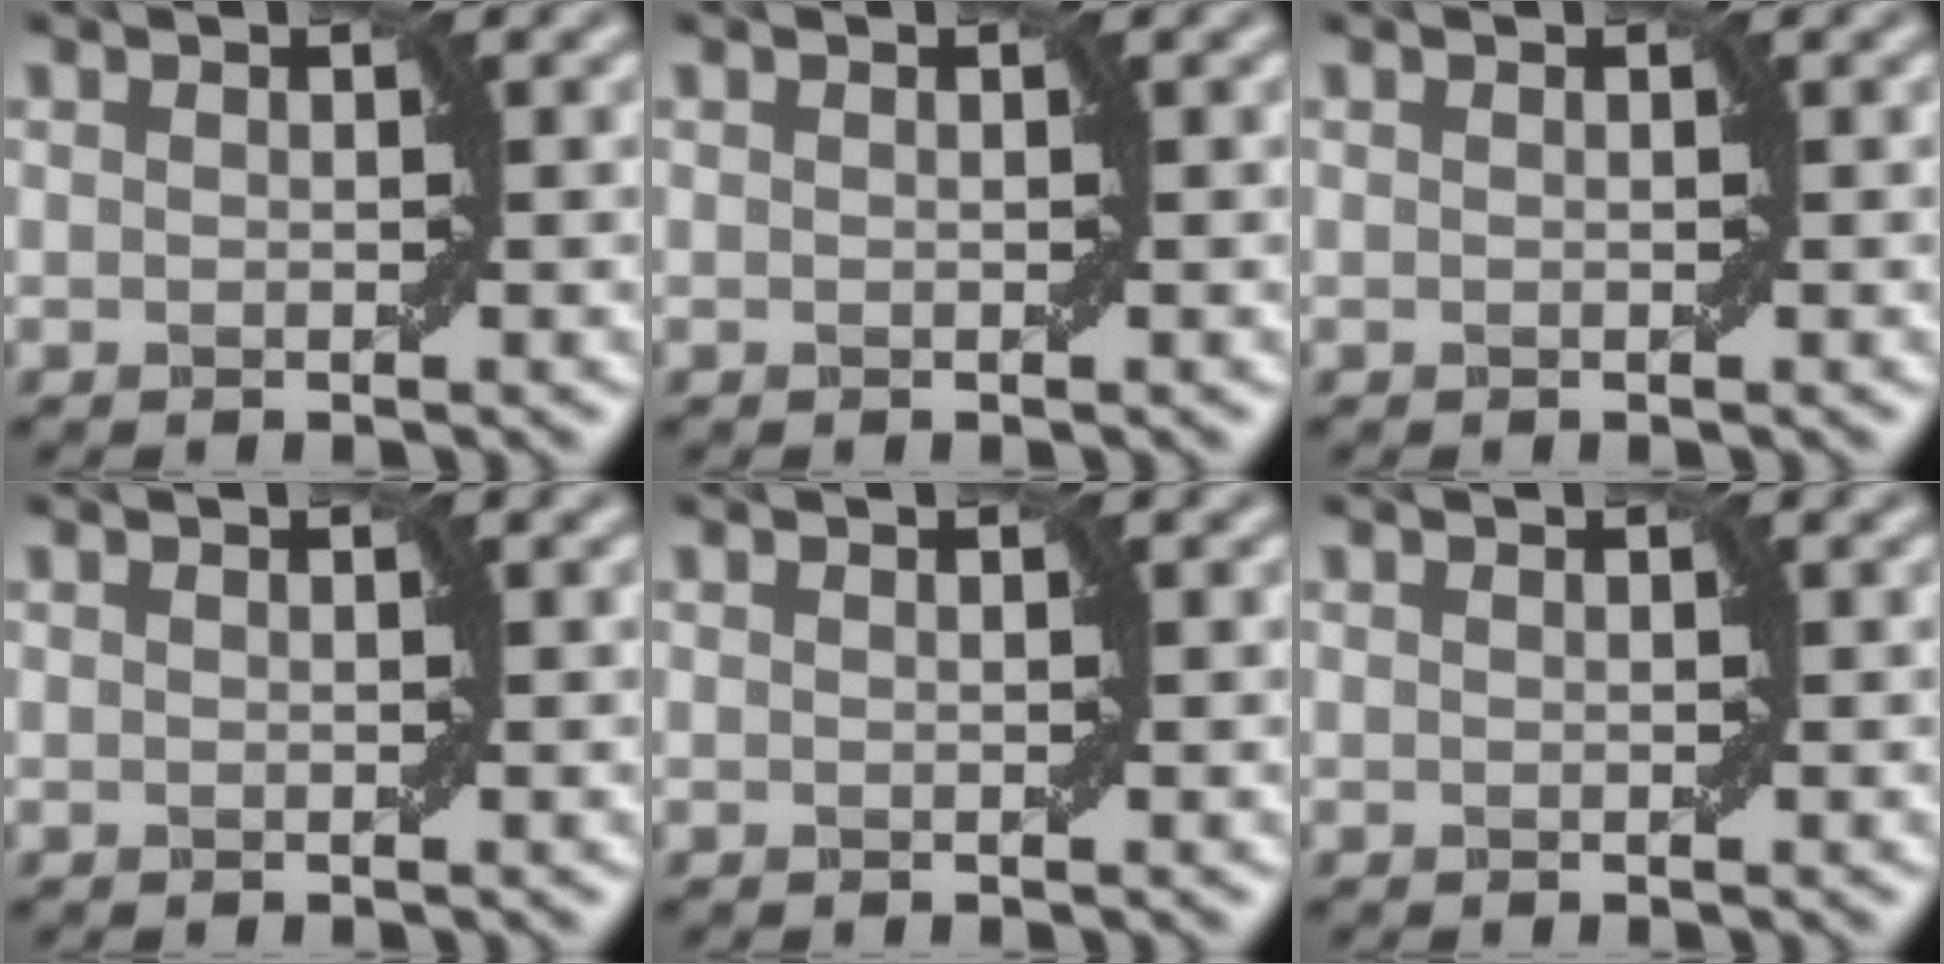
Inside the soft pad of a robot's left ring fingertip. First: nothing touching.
{"total": 0.0}
{"total": 0.0}
{"total": 0.0}
{"total": 0.0}
{"total": 0.0}